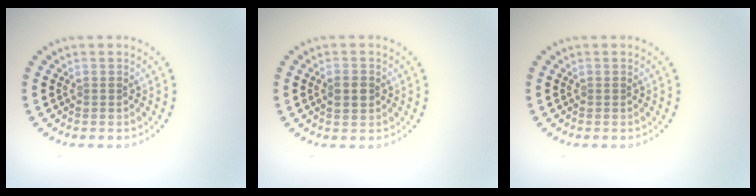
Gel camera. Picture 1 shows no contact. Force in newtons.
{"total": 2.2, "press": 2.2, "slide": 0.1}
{"total": 0.0}